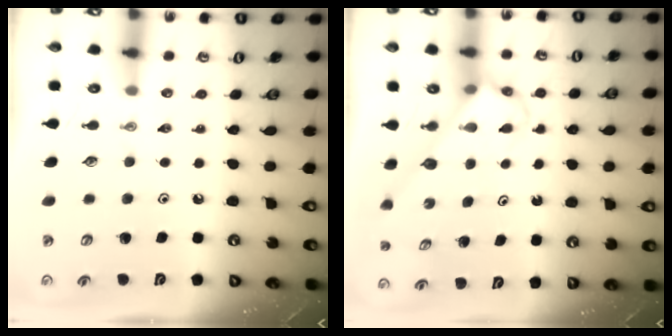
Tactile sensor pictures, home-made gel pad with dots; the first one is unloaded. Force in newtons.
{"total": 3.7, "press": 3.7, "slide": 0.1}